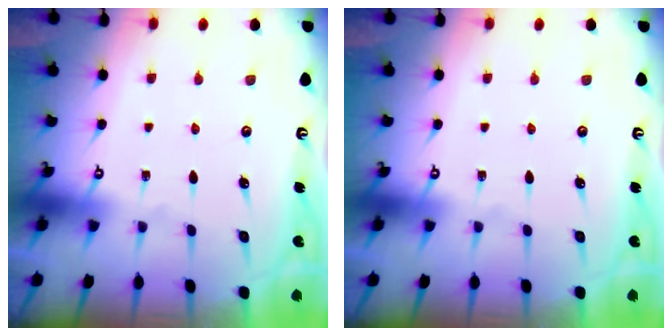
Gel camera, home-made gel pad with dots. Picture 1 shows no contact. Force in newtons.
{"total": 0.0}